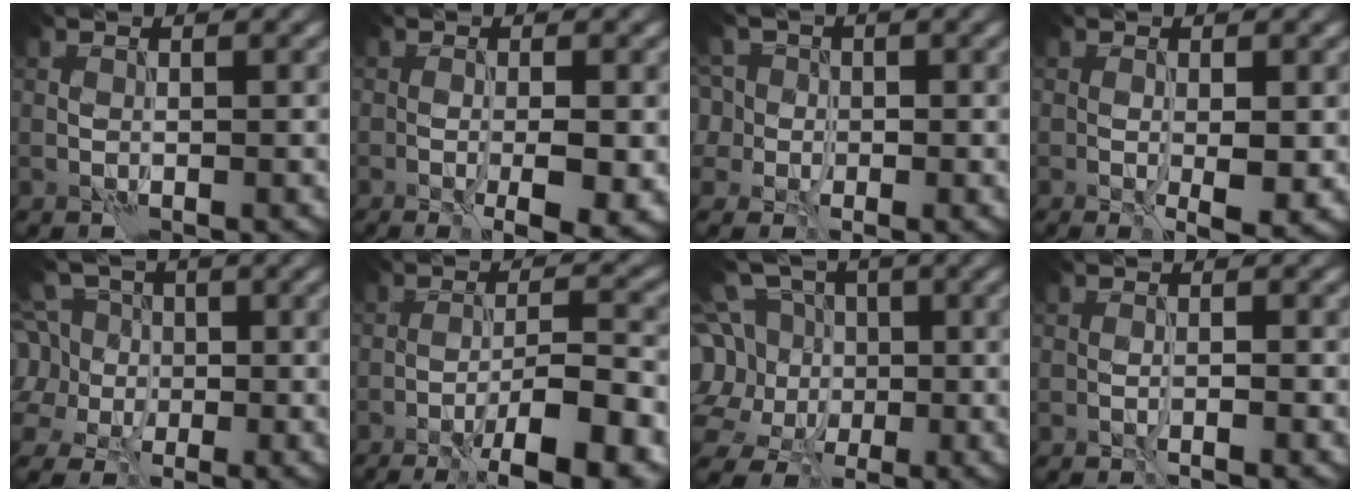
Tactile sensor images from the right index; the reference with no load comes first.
{"total": 4.6, "force": [-1.2, 1.0, 4.3], "torque": [-0.070, -0.010, -0.013]}
{"total": 6.1, "force": [0.7, 5.4, 2.8], "torque": [-0.043, 0.030, -0.035]}
{"total": 3.1, "force": [-0.4, 0.9, 2.9], "torque": [-0.051, -0.011, -0.002]}
{"total": 7.7, "force": [0.4, 6.5, 4.0], "torque": [-0.085, 0.035, -0.037]}
{"total": 9.4, "force": [-5.6, 1.9, 7.3], "torque": [-0.106, 0.009, -0.085]}
{"total": 14.0, "force": [0.6, 12.4, 6.5], "torque": [-0.172, 0.022, -0.018]}
{"total": 1.3, "force": [-0.7, 0.2, 1.0], "torque": [-0.018, 0.001, -0.013]}